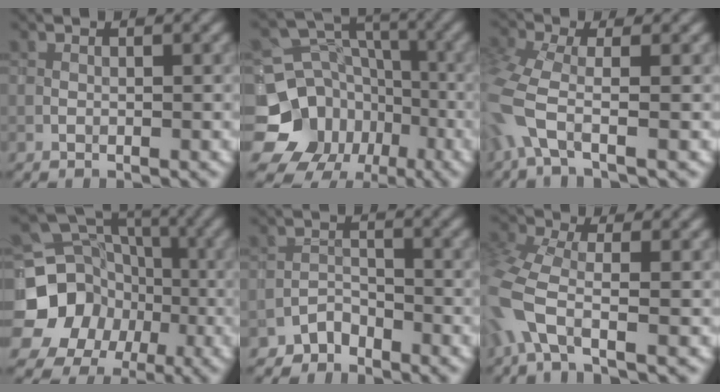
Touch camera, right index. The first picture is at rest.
{"total": 14.5, "force": [-6.4, 12.2, 4.3], "torque": [-0.099, -0.016, -0.116]}
{"total": 5.3, "force": [-2.2, 2.2, 4.3], "torque": [-0.115, -0.006, -0.057]}
{"total": 13.1, "force": [-3.1, 11.9, 4.4], "torque": [-0.102, -0.019, -0.071]}
{"total": 1.9, "force": [-1.6, 0.9, 0.0], "torque": [0.007, 0.013, -0.032]}
{"total": 6.1, "force": [-2.3, 3.0, 4.9], "torque": [-0.127, -0.001, -0.063]}